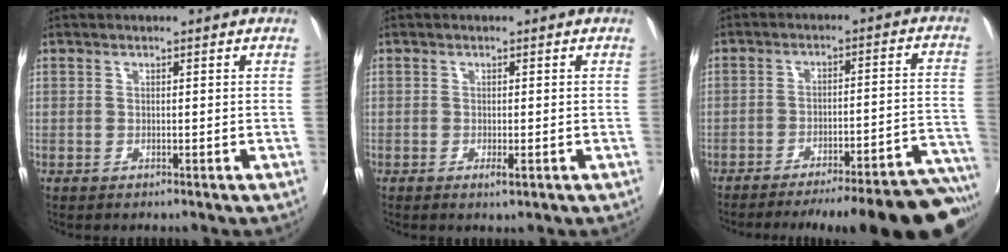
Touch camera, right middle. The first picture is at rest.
{"total": 1.3, "force": [-0.6, 0.2, 1.2], "torque": [-0.016, -0.002, -0.008]}
{"total": 24.3, "force": [-21.5, 2.0, 11.2], "torque": [-0.068, 0.001, -0.276]}